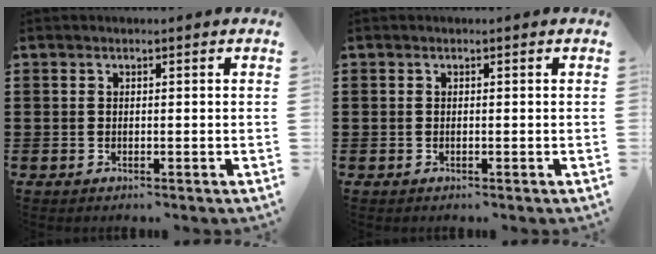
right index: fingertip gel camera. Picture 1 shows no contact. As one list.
[{"total": 0.0}]